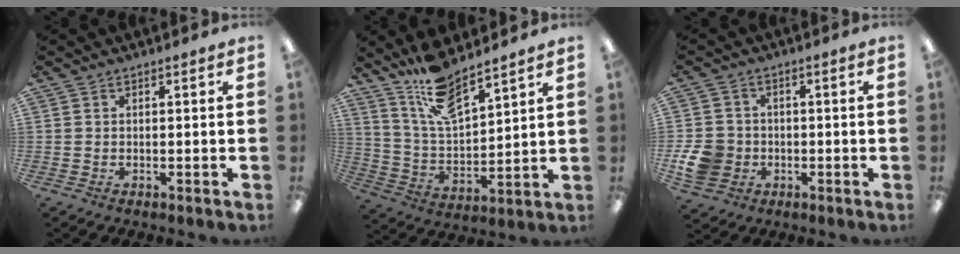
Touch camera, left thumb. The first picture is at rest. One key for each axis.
{"total": 13.1, "fx": 10.7, "fy": 3.6, "fz": 6.5, "tx": -0.143, "ty": -0.055, "tz": 0.196}
{"total": 7.9, "fx": -1.8, "fy": 6.9, "fz": 3.4, "tx": -0.085, "ty": 0.014, "tz": -0.032}